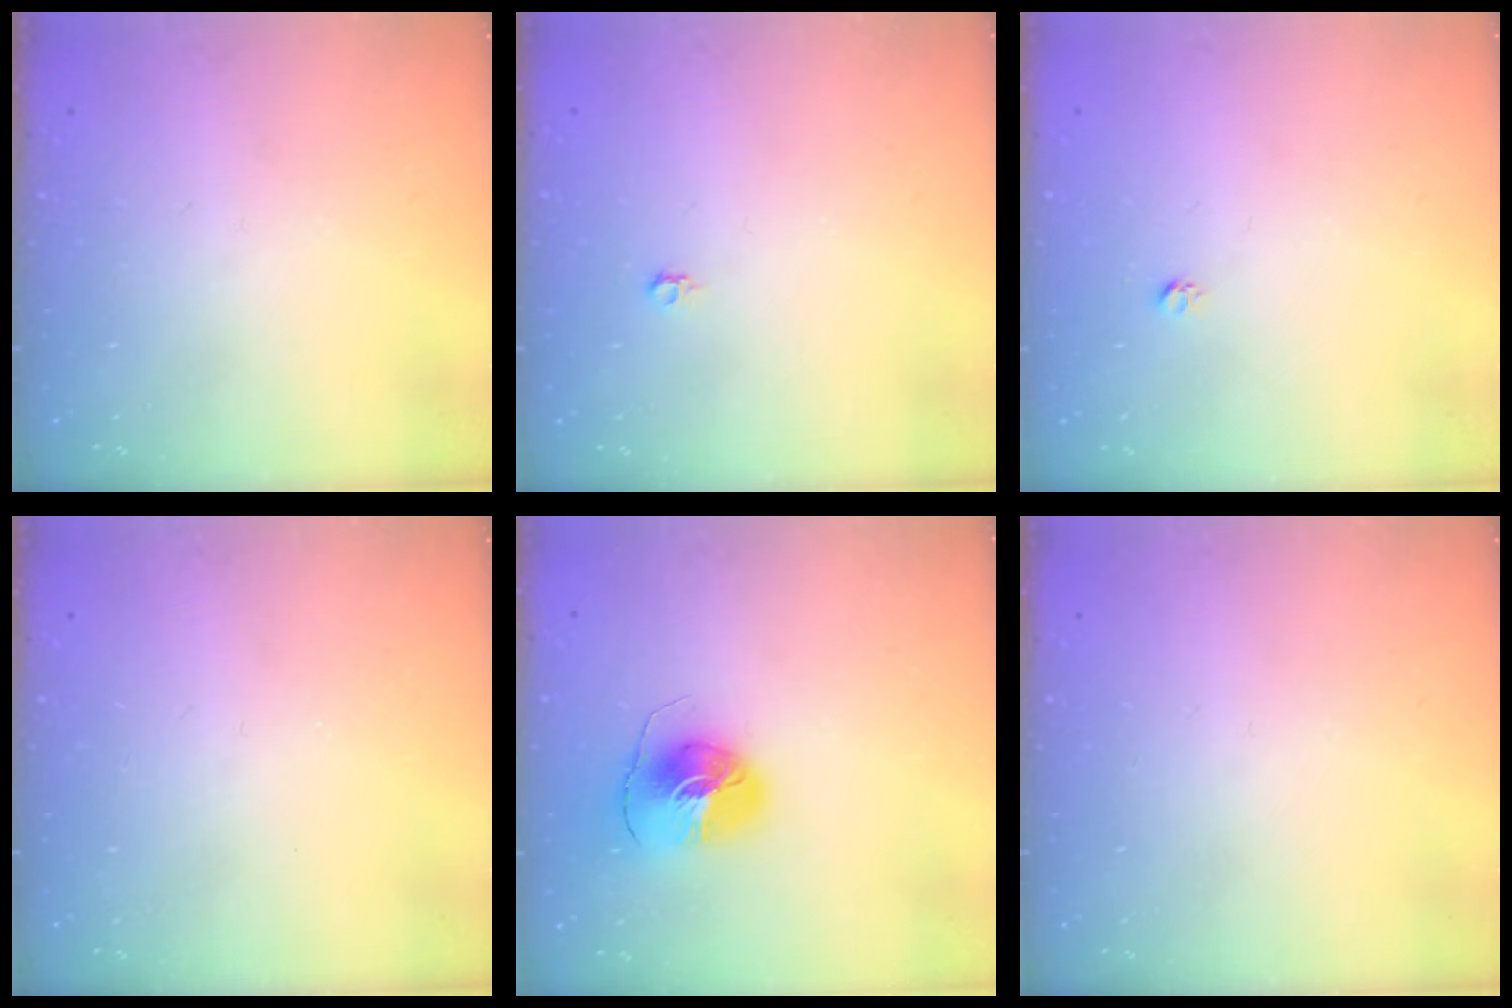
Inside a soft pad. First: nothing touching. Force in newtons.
{"total": 3.6, "press": 3.5, "slide": 0.8}
{"total": 2.7, "press": 2.7, "slide": 0.3}
{"total": 0.0}
{"total": 8.2, "press": 8.1, "slide": 1.3}
{"total": 0.0}